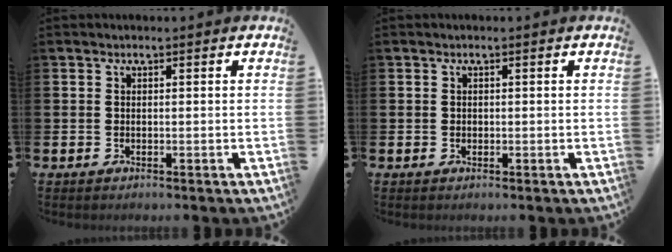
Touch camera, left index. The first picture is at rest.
{"total": 0.5, "force": [0.1, 0.5, 0.1], "torque": [0.003, 0.002, 0.001]}